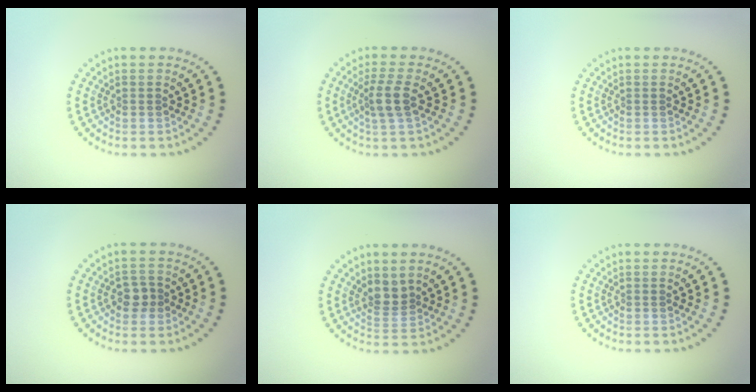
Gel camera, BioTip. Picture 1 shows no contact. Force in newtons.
{"total": 2.5, "press": 2.1, "slide": 1.4}
{"total": 0.0}
{"total": 1.9, "press": 1.9, "slide": 0.6}
{"total": 2.1, "press": 1.7, "slide": 1.3}
{"total": 0.0}